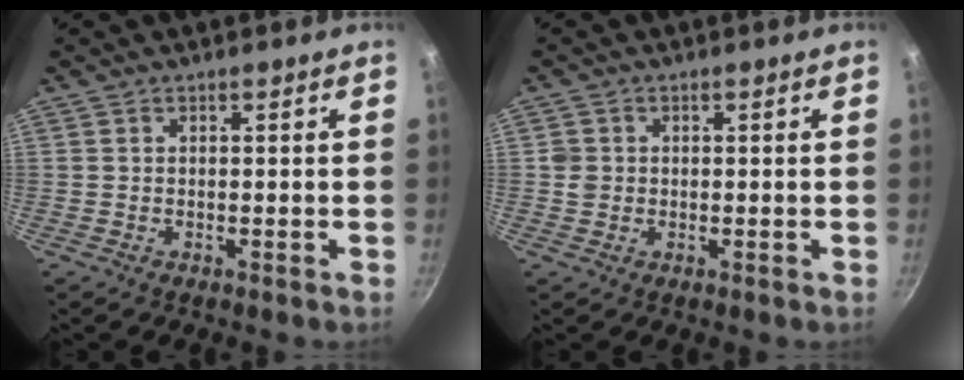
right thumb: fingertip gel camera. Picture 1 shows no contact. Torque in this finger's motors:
{"motor_torque": [-0.11, 0.41, 0.10, 0.56, -0.01]}